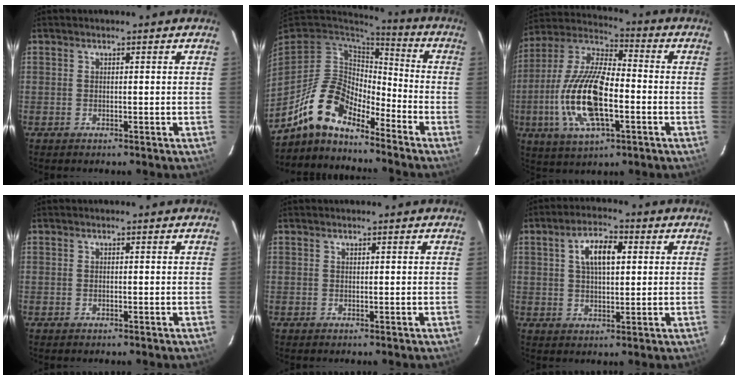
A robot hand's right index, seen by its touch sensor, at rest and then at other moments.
{"total": 12.2, "force": [-9.5, 4.8, 5.8], "torque": [-0.112, 0.014, -0.187]}
{"total": 18.4, "force": [-4.4, 7.0, 16.4], "torque": [-0.342, -0.004, -0.087]}
{"total": 0.0}
{"total": 0.0}
{"total": 7.2, "force": [2.1, 3.5, 6.0], "torque": [-0.107, 0.018, 0.038]}